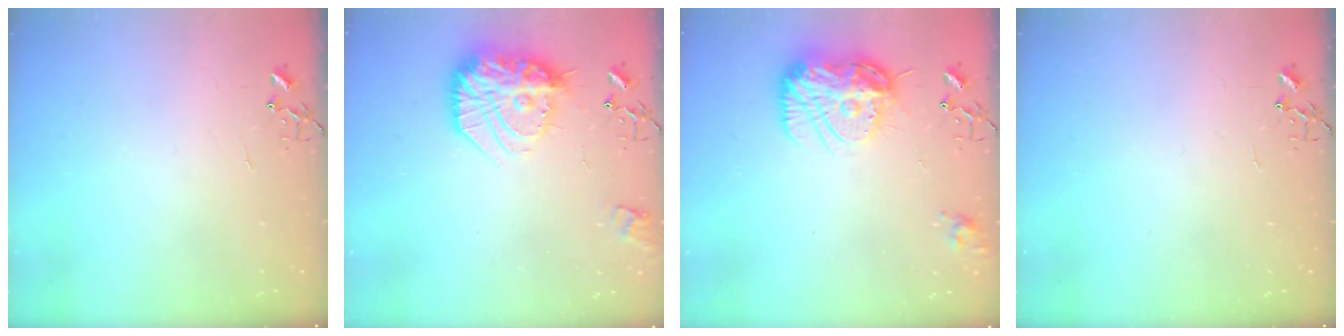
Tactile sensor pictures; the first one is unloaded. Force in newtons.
{"total": 20.0, "press": 20.0, "slide": 0.8}
{"total": 15.6, "press": 15.6, "slide": 1.5}
{"total": 0.0}